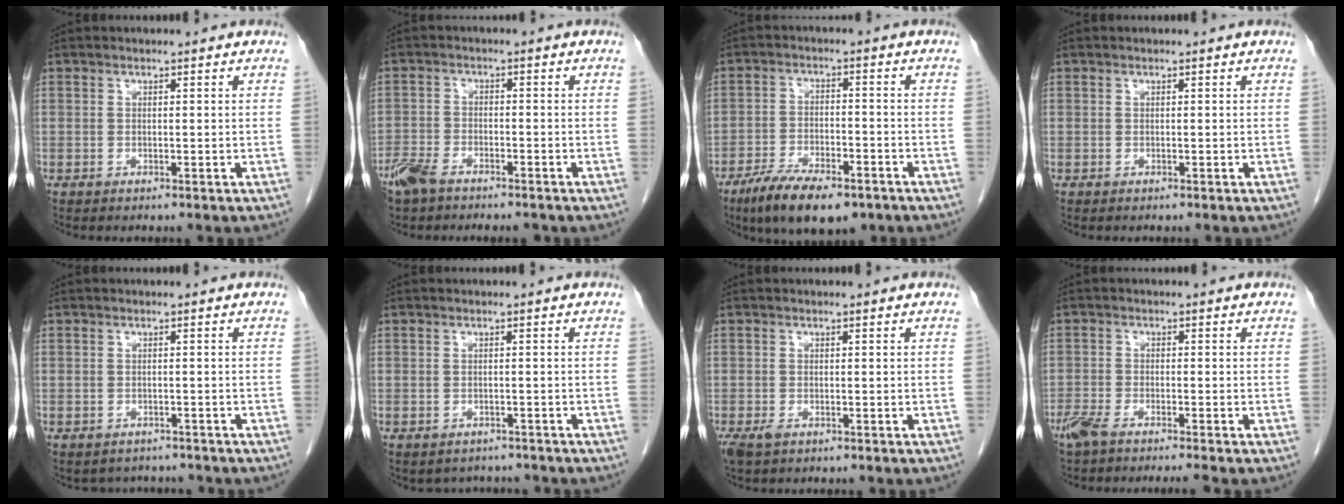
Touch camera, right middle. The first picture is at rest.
{"total": 6.2, "force": [-5.0, 2.3, 2.8], "torque": [-0.060, -0.004, -0.086]}
{"total": 10.9, "force": [-7.5, 3.7, 7.0], "torque": [-0.117, -0.011, -0.125]}
{"total": 0.0}
{"total": 3.2, "force": [-2.8, 1.7, 0.0], "torque": [-0.002, 0.005, -0.037]}
{"total": 3.8, "force": [-3.2, 2.1, 0.2], "torque": [0.002, 0.008, -0.040]}
{"total": 2.4, "force": [-1.3, 1.1, 1.6], "torque": [-0.041, -0.006, -0.018]}
{"total": 5.2, "force": [-4.2, 0.1, 3.0], "torque": [-0.054, -0.010, -0.078]}